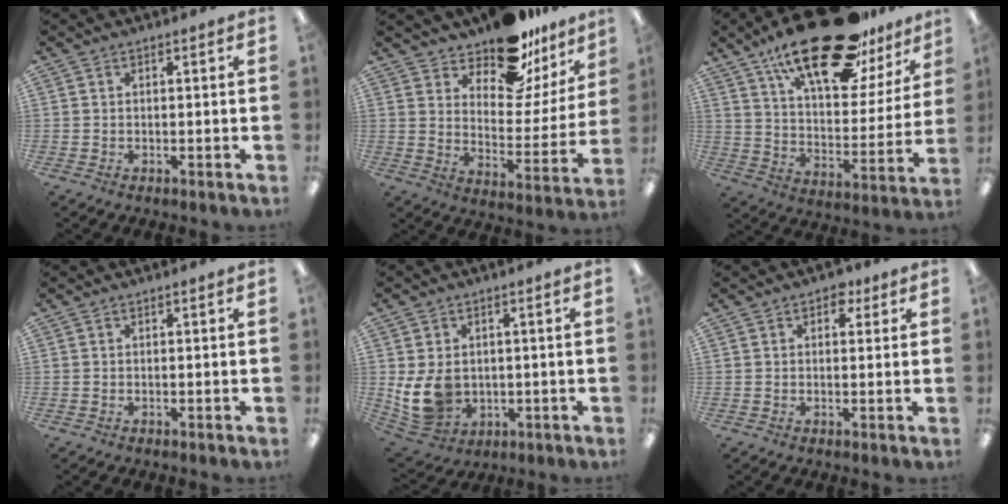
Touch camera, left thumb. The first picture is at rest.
{"total": 16.3, "force": [13.4, 6.8, 6.2], "torque": [-0.089, -0.103, 0.238]}
{"total": 26.9, "force": [19.0, 9.9, 16.3], "torque": [-0.255, -0.109, 0.315]}
{"total": 0.0}
{"total": 10.1, "force": [-0.1, 8.1, 6.0], "torque": [-0.132, 0.005, 0.004]}
{"total": 2.9, "force": [1.6, 2.0, 1.4], "torque": [-0.007, -0.003, 0.022]}